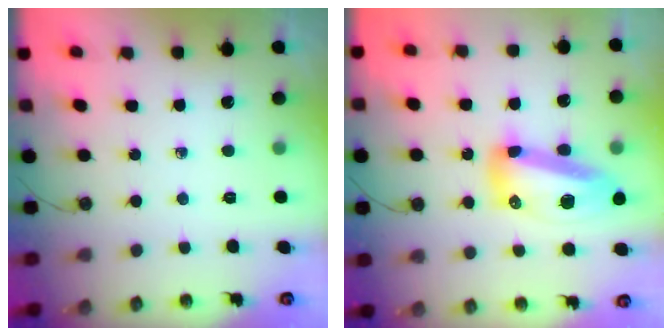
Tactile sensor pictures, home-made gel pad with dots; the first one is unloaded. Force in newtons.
{"total": 15.7, "press": 15.6, "slide": 1.4}